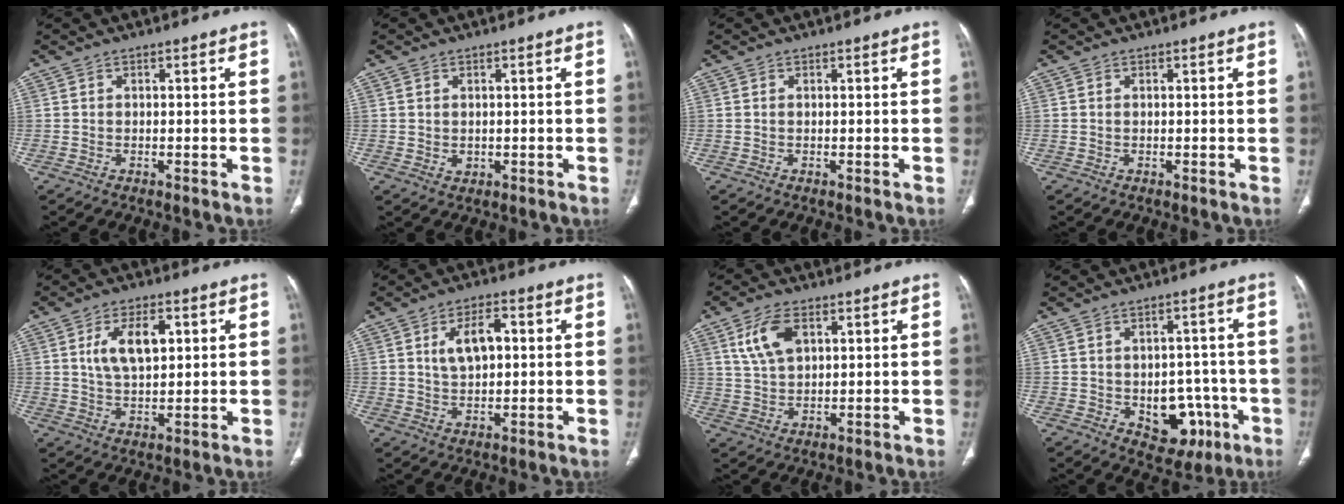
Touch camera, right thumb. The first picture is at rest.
{"total": 1.4, "force": [0.3, 1.2, 0.7], "torque": [-0.013, -0.004, 0.013]}
{"total": 0.0}
{"total": 0.0}
{"total": 8.6, "force": [2.5, 4.4, 6.9], "torque": [-0.115, -0.004, 0.050]}
{"total": 6.9, "force": [1.6, 3.7, 5.6], "torque": [-0.089, 0.004, 0.029]}
{"total": 7.7, "force": [3.3, 4.2, 5.6], "torque": [-0.104, -0.005, 0.071]}
{"total": 10.4, "force": [-3.3, 7.3, 6.7], "torque": [-0.043, 0.026, -0.026]}